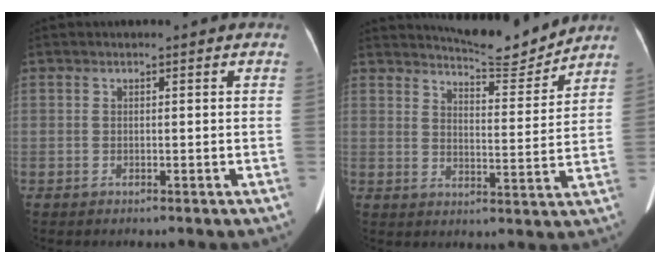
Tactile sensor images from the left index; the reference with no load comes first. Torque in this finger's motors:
{"motor_torque": [0.35, -0.55, 0.00, 0.01]}